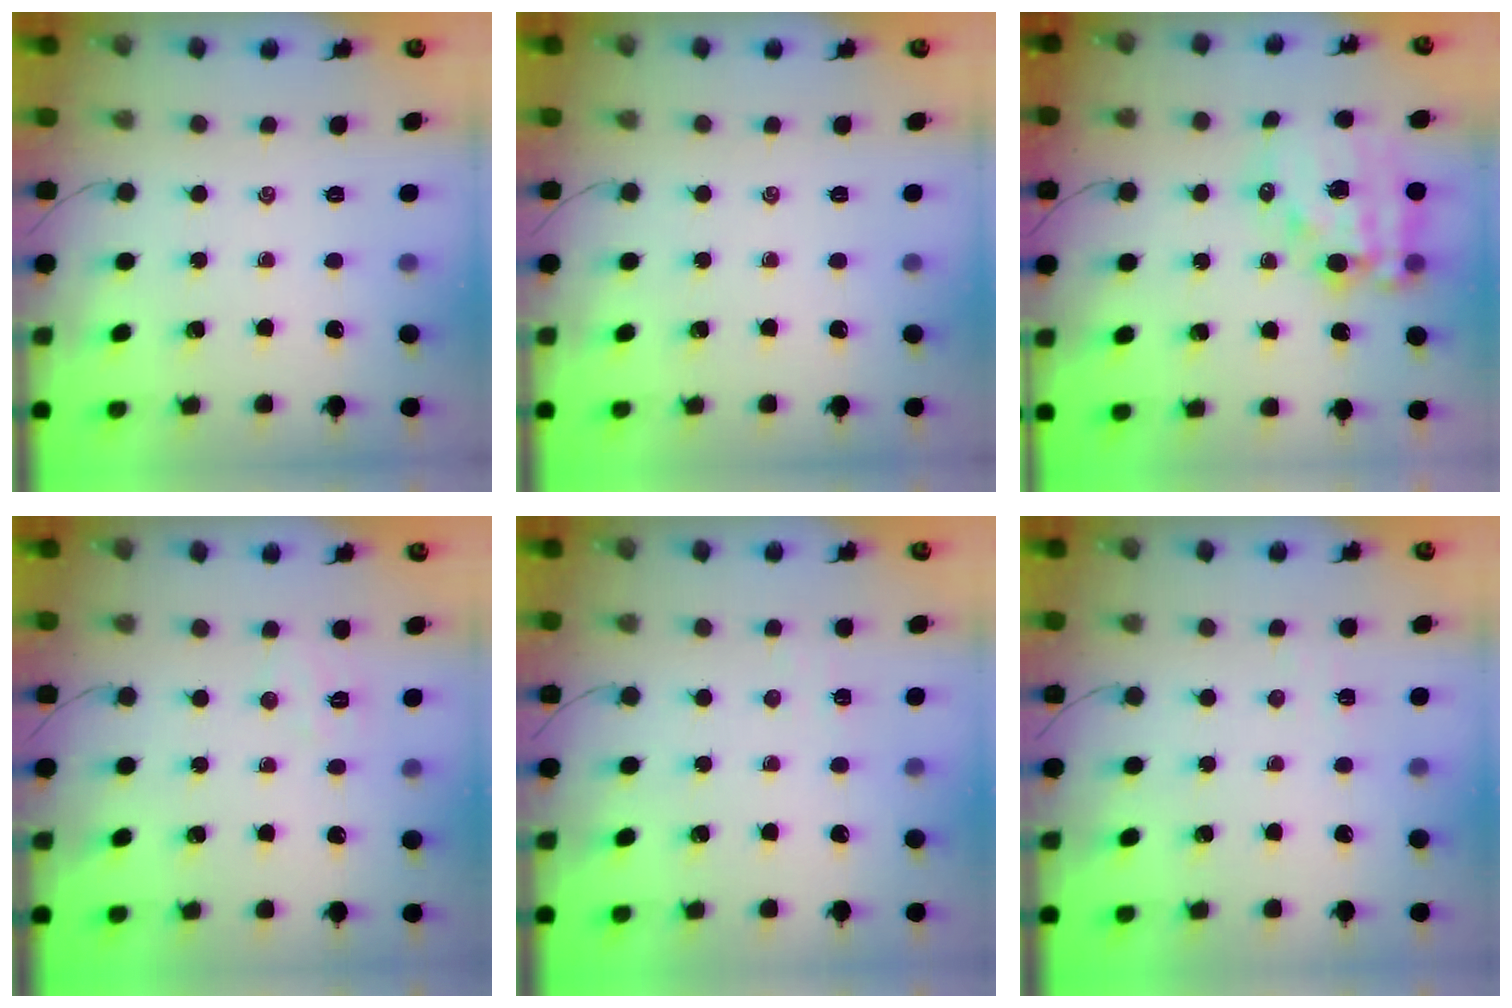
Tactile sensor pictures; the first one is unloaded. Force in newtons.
{"total": 0.0}
{"total": 15.6, "press": 15.1, "slide": 3.7}
{"total": 5.6, "press": 5.5, "slide": 1.0}
{"total": 2.7, "press": 2.6, "slide": 0.8}
{"total": 2.7, "press": 2.6, "slide": 0.8}